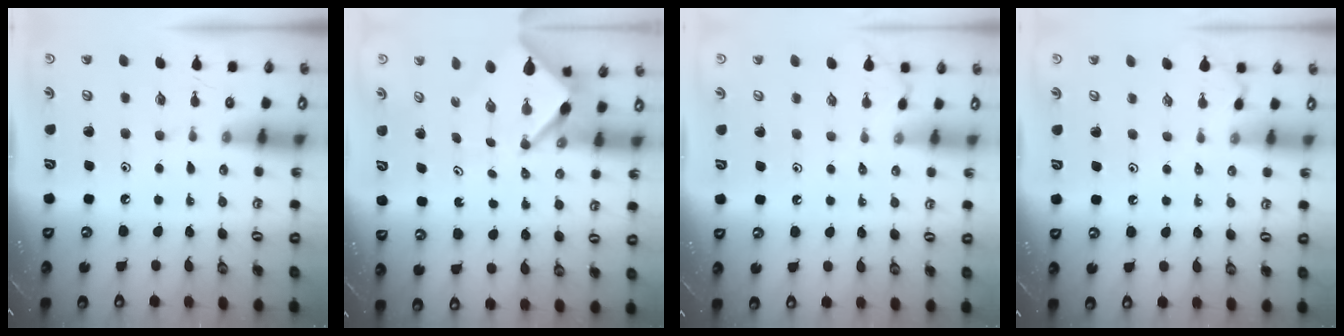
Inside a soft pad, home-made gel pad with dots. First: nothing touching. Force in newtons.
{"total": 5.0, "press": 5.0, "slide": 0.6}
{"total": 2.4, "press": 2.4, "slide": 0.3}
{"total": 3.2, "press": 3.2, "slide": 0.5}